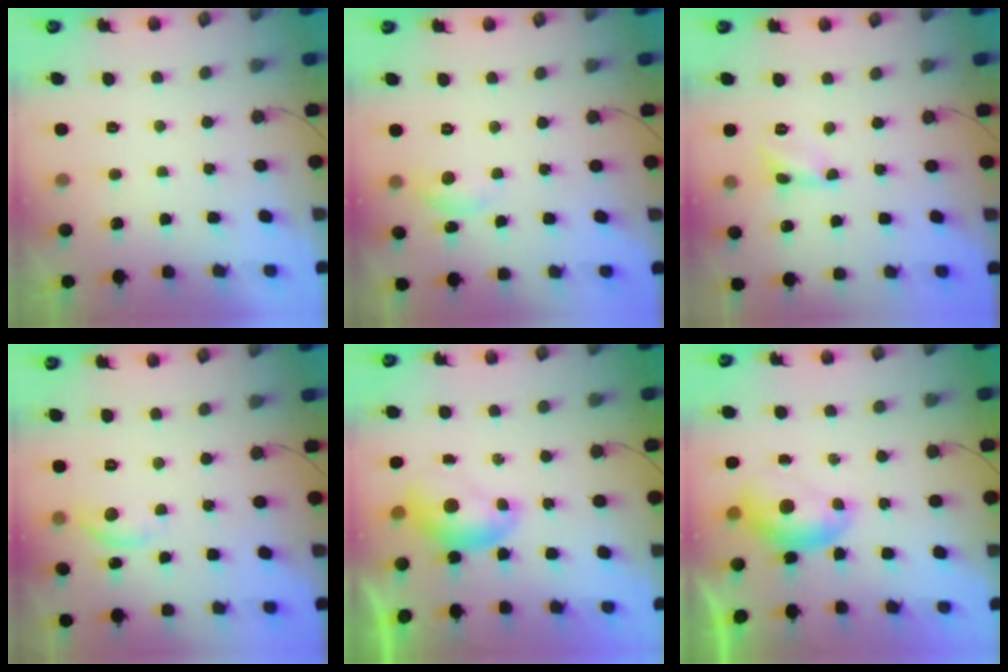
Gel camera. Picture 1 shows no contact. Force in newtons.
{"total": 5.1, "press": 5.0, "slide": 0.2}
{"total": 2.6, "press": 2.6, "slide": 0.2}
{"total": 5.5, "press": 5.5, "slide": 0.6}
{"total": 7.7, "press": 7.6, "slide": 1.1}
{"total": 7.2, "press": 7.1, "slide": 1.0}